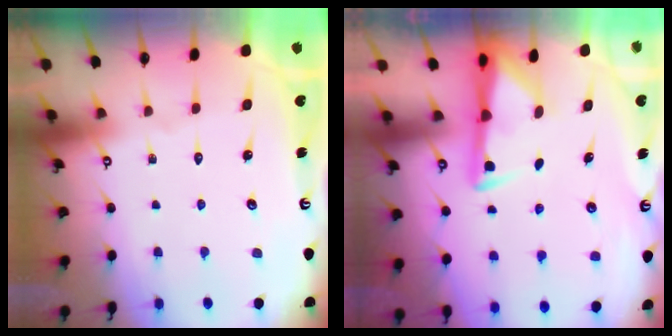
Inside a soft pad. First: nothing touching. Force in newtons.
{"total": 2.8, "press": 2.8, "slide": 0.5}